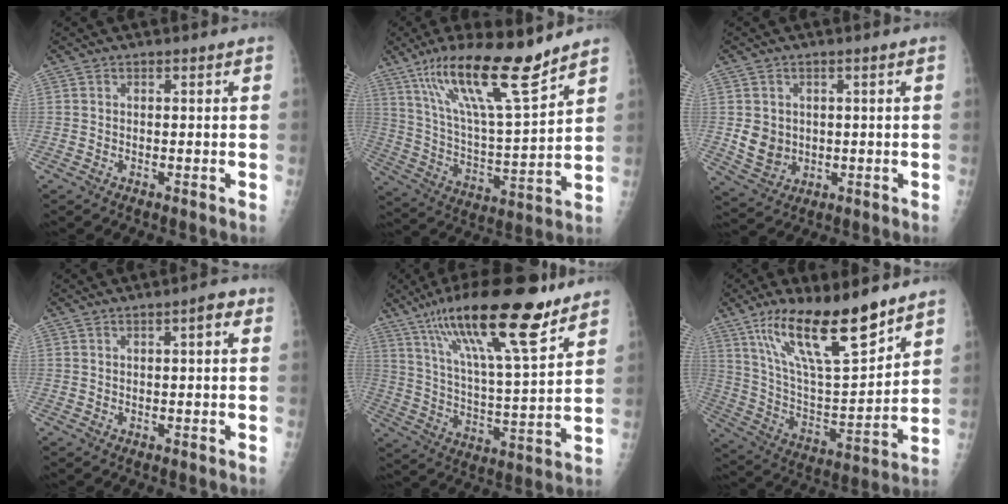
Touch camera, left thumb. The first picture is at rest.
{"total": 19.2, "force": [13.4, 3.1, 13.4], "torque": [-0.219, -0.067, 0.242]}
{"total": 5.6, "force": [0.3, 4.9, 2.7], "torque": [-0.027, -0.005, 0.021]}
{"total": 2.8, "force": [1.0, 0.9, 2.4], "torque": [-0.030, 0.006, 0.011]}
{"total": 22.5, "force": [14.5, 5.0, 16.4], "torque": [-0.270, -0.047, 0.248]}
{"total": 20.7, "force": [13.7, 5.6, 14.5], "torque": [-0.228, -0.066, 0.254]}